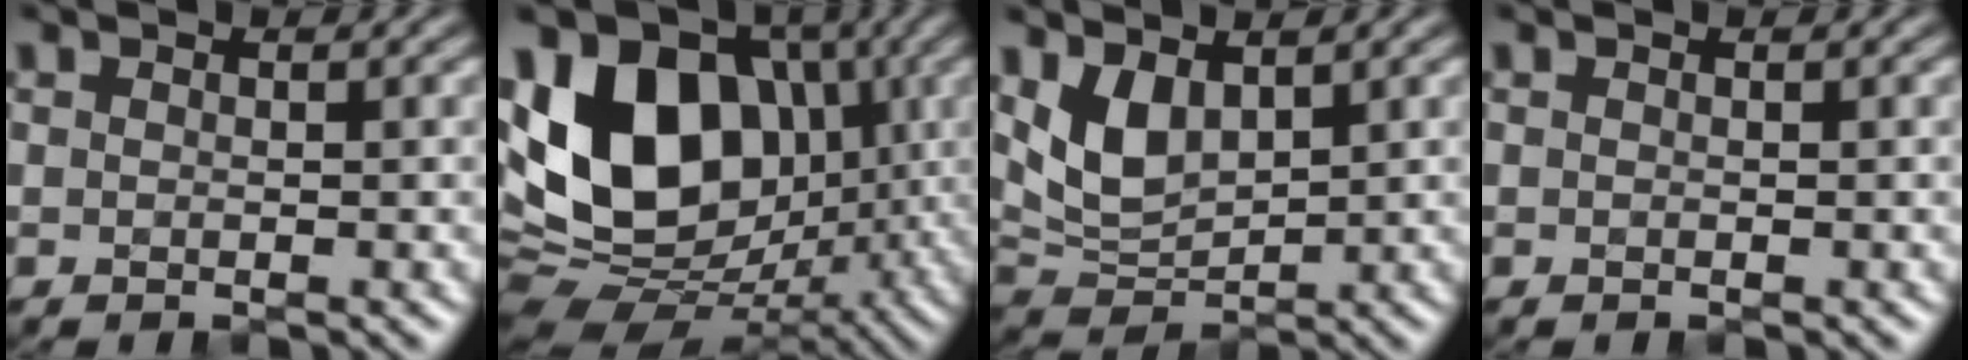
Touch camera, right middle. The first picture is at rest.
{"total": 13.5, "force": [1.1, 9.5, 9.5], "torque": [-0.166, 0.008, 0.001]}
{"total": 4.5, "force": [1.6, 2.6, 3.2], "torque": [-0.074, -0.012, 0.034]}
{"total": 0.0}